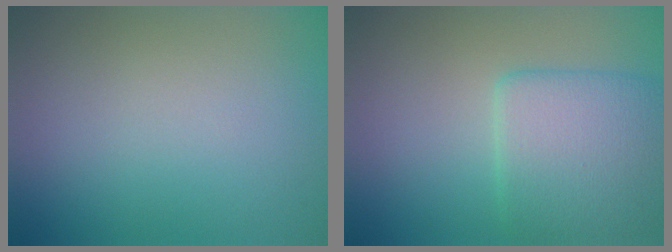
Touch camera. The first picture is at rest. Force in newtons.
{"total": 5.3, "press": 5.3, "slide": 0.3}